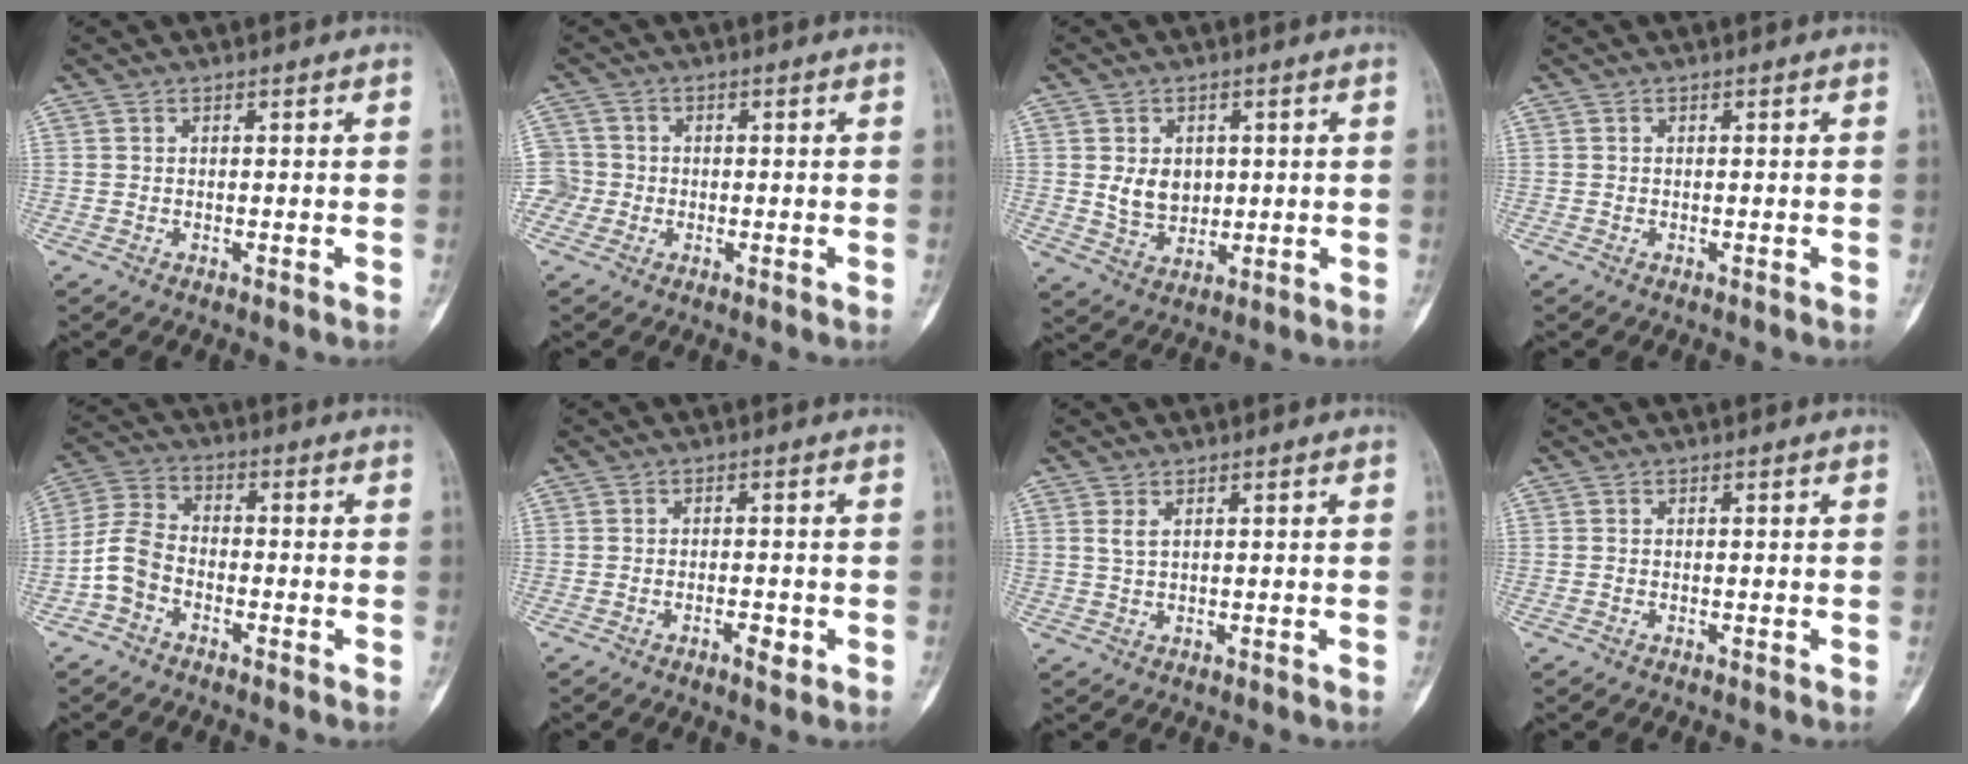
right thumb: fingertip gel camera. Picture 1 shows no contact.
{"total": 4.1, "force": [-0.8, 4.0, 0.3], "torque": [0.011, 0.013, -0.020]}
{"total": 6.5, "force": [1.0, 5.1, 3.9], "torque": [-0.041, -0.011, 0.028]}
{"total": 0.0}
{"total": 7.0, "force": [-3.0, 4.8, 4.1], "torque": [-0.078, 0.028, -0.071]}
{"total": 2.7, "force": [-1.3, 1.1, 2.1], "torque": [-0.028, 0.004, -0.020]}
{"total": 1.6, "force": [0.8, 0.5, 1.2], "torque": [-0.030, 0.002, 0.023]}
{"total": 0.0}